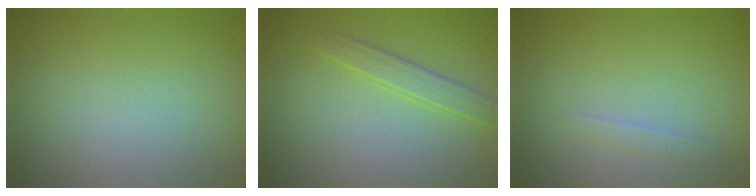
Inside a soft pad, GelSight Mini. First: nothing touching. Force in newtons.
{"total": 1.7, "press": 1.7, "slide": 0.1}
{"total": 0.7, "press": 0.7, "slide": 0.1}